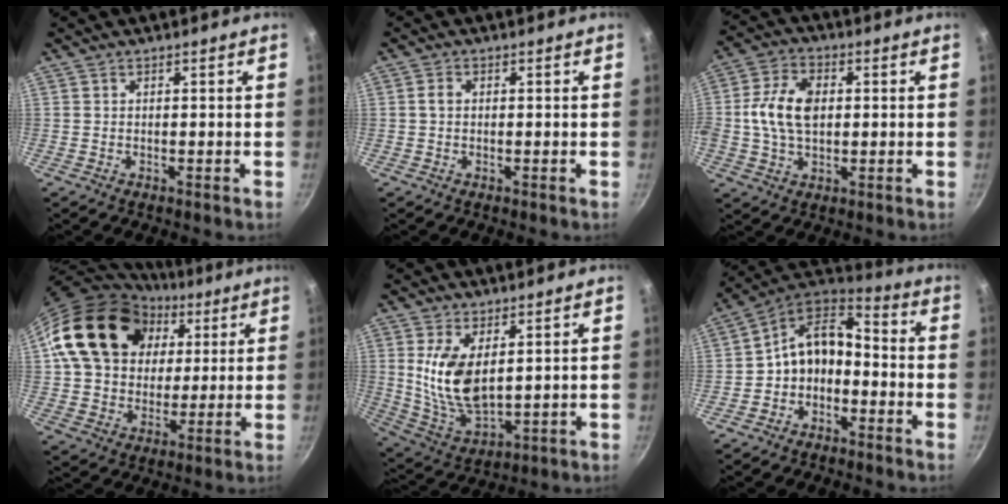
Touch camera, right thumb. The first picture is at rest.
{"total": 1.5, "force": [0.0, 1.2, 1.0], "torque": [-0.018, 0.007, -0.001]}
{"total": 10.8, "force": [0.7, 6.9, 8.2], "torque": [-0.150, 0.014, 0.004]}
{"total": 22.2, "force": [7.4, 17.1, 12.0], "torque": [-0.189, 0.012, 0.131]}
{"total": 12.2, "force": [2.8, 6.3, 10.1], "torque": [-0.190, -0.031, 0.068]}
{"total": 11.8, "force": [-2.5, 8.2, 8.1], "torque": [-0.120, 0.067, -0.059]}